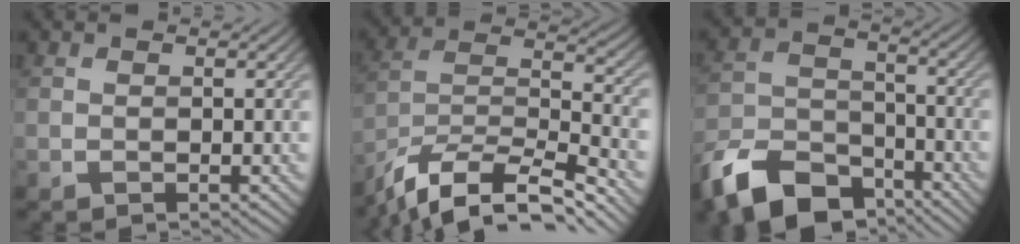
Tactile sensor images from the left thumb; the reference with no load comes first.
{"total": 14.3, "force": [-12.0, 3.3, 7.1], "torque": [-0.141, 0.003, -0.209]}
{"total": 12.5, "force": [-9.2, 6.1, 5.9], "torque": [-0.131, -0.019, -0.175]}